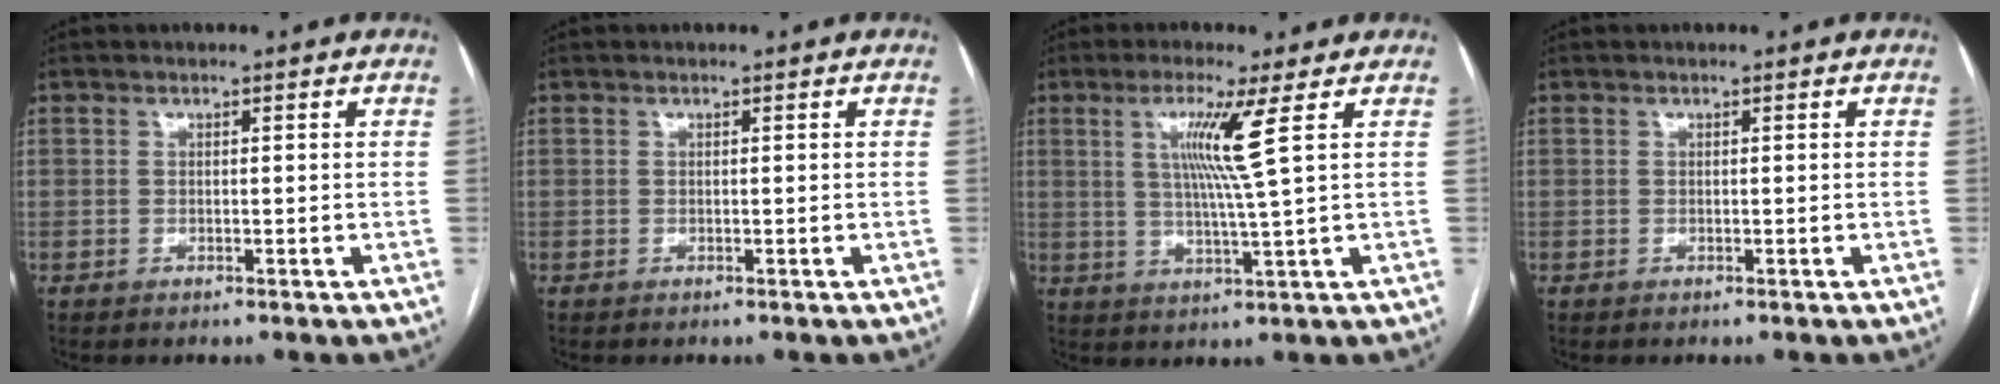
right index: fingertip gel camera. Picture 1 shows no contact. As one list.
[{"total": 0.0}, {"total": 7.1, "force": [2.4, -1.8, 6.5], "torque": [-0.125, -0.008, 0.048]}, {"total": 0.0}]